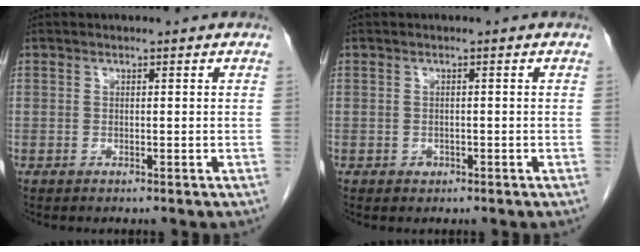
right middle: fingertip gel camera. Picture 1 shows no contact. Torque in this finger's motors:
{"motor_torque": [0.09, 0.12, 0.00, 0.00]}